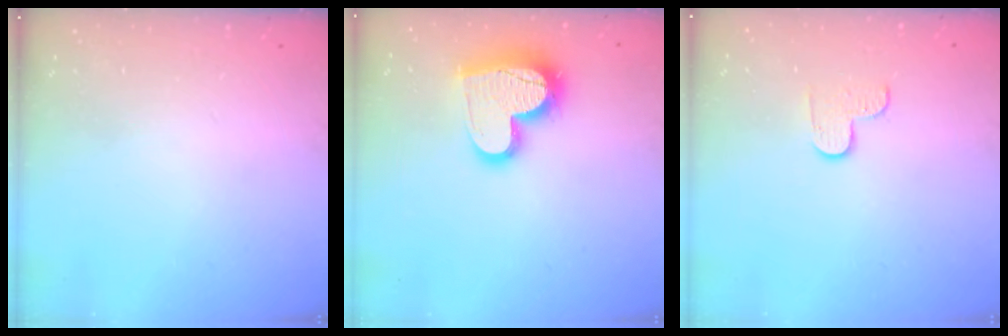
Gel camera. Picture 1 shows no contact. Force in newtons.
{"total": 16.2, "press": 16.1, "slide": 1.0}
{"total": 4.2, "press": 4.1, "slide": 0.4}